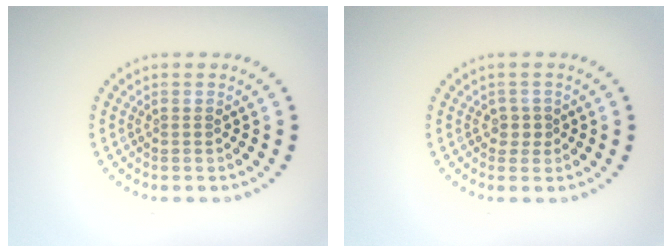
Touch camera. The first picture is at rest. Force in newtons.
{"total": 1.3, "press": 1.0, "slide": 0.8}